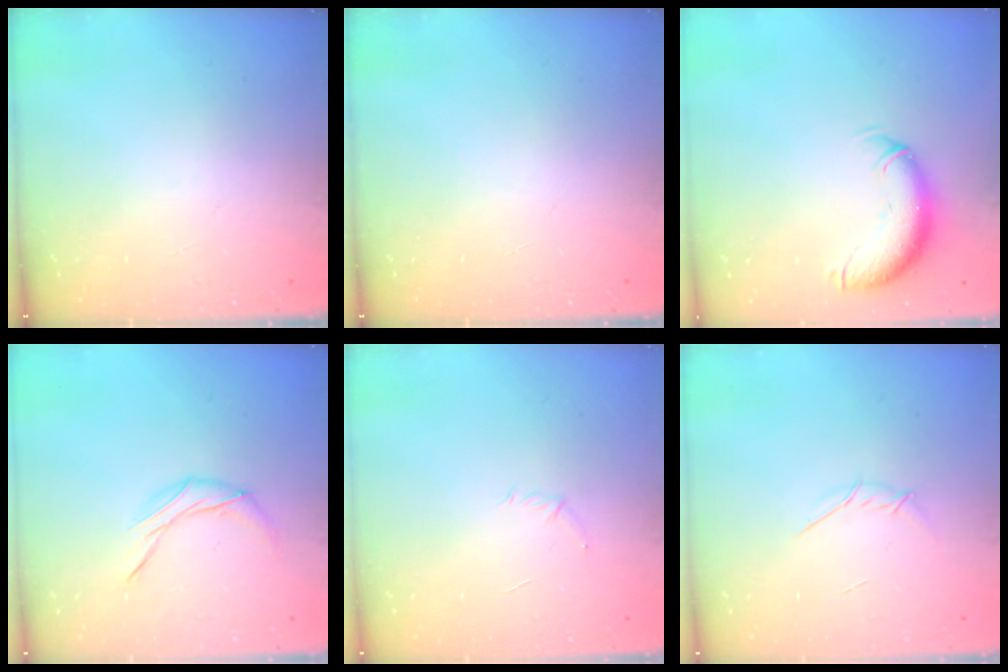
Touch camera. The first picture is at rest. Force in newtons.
{"total": 0.0}
{"total": 11.1, "press": 11.0, "slide": 2.0}
{"total": 6.8, "press": 6.8, "slide": 0.4}
{"total": 3.7, "press": 3.7, "slide": 0.7}
{"total": 4.2, "press": 4.1, "slide": 1.1}